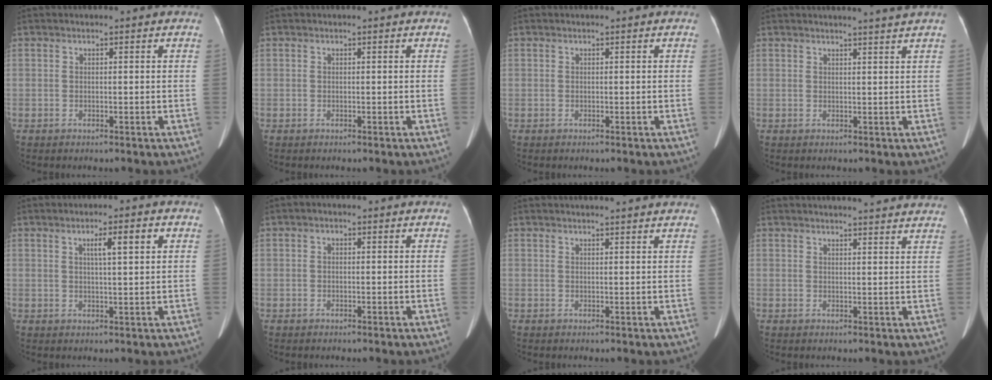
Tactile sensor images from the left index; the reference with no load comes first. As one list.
[{"total": 0.0}, {"total": 0.0}, {"total": 3.5, "force": [3.1, -1.1, 1.2], "torque": [-0.016, -0.004, 0.034]}, {"total": 4.3, "force": [1.7, 0.3, 3.9], "torque": [-0.062, 0.006, 0.026]}, {"total": 0.7, "force": [0.2, 0.4, 0.5], "torque": [-0.012, 0.010, 0.001]}, {"total": 7.0, "force": [6.5, 0.2, 2.5], "torque": [-0.032, 0.021, 0.064]}, {"total": 12.3, "force": [11.5, 0.8, 4.3], "torque": [-0.047, 0.005, 0.119]}]